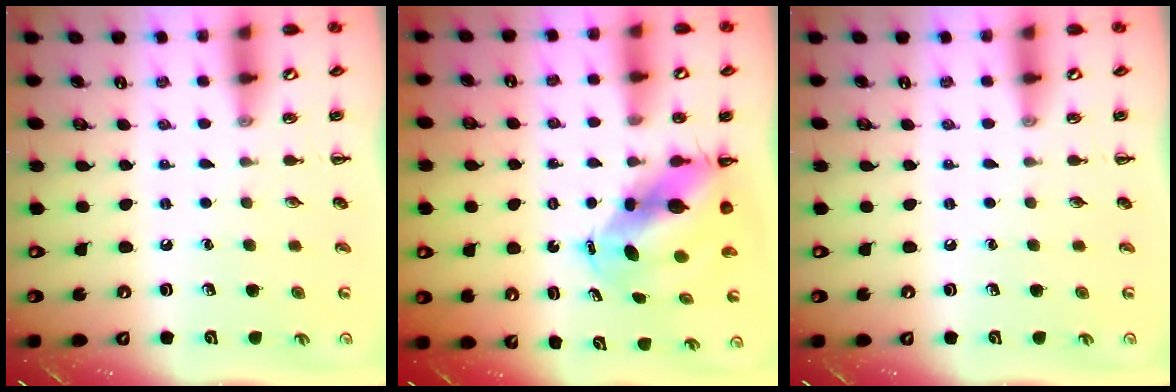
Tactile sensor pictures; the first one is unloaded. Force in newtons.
{"total": 8.4, "press": 8.1, "slide": 2.3}
{"total": 0.0}